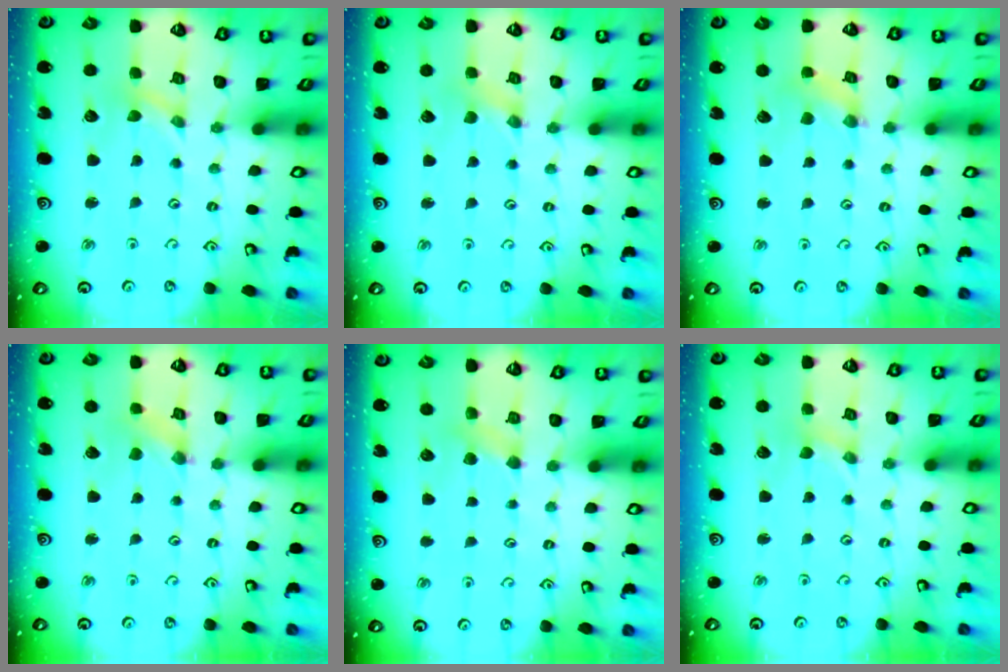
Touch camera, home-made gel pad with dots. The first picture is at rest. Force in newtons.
{"total": 0.0}
{"total": 2.6, "press": 2.6, "slide": 0.3}
{"total": 0.0}
{"total": 4.0, "press": 3.9, "slide": 0.6}
{"total": 0.0}